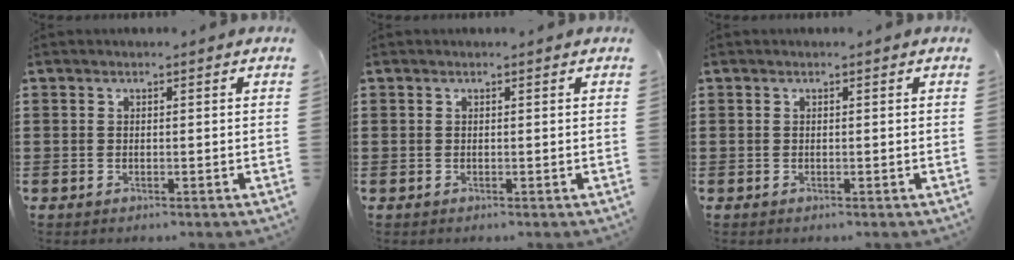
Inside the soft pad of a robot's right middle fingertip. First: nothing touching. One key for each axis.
{"total": 0.0}
{"total": 0.0}